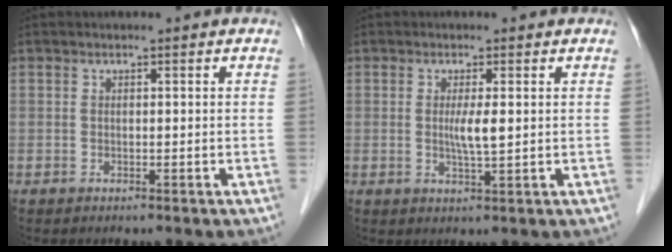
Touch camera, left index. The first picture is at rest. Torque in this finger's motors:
{"motor_torque": [0.90, 0.50, 0.12, 0.07]}